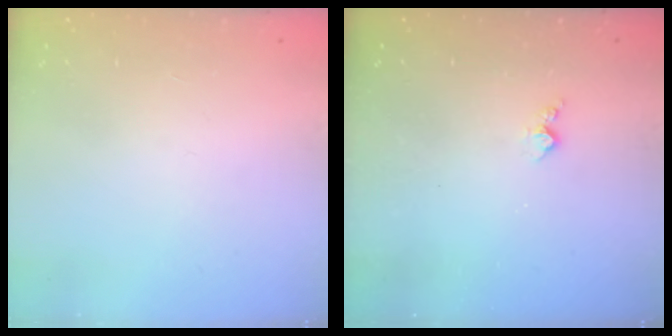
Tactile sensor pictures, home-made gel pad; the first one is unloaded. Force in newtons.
{"total": 3.7, "press": 3.7, "slide": 0.4}